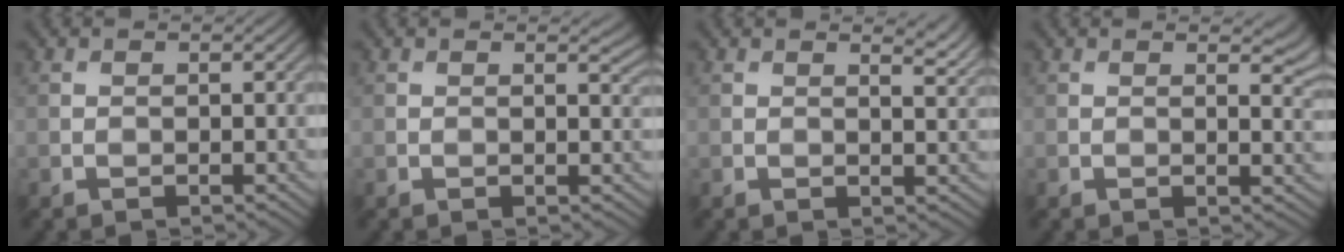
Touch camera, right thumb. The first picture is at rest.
{"total": 1.5, "force": [0.9, 0.4, 1.1], "torque": [-0.012, -0.005, 0.015]}
{"total": 2.8, "force": [2.0, 0.7, 1.8], "torque": [-0.025, -0.006, 0.030]}
{"total": 3.3, "force": [1.6, 1.0, 2.7], "torque": [-0.037, -0.005, 0.026]}